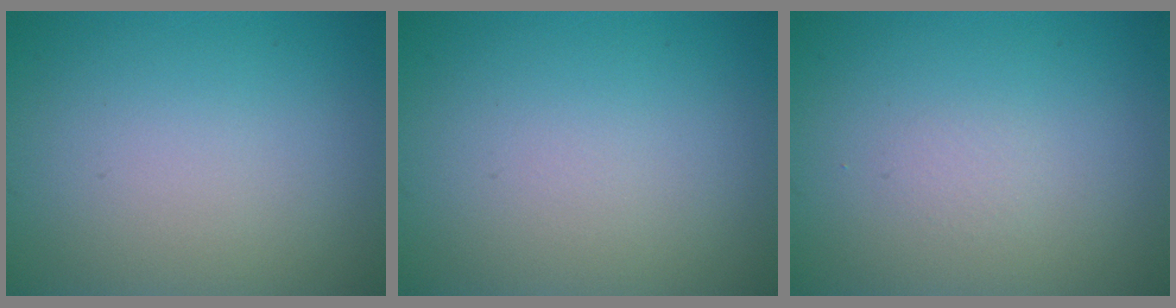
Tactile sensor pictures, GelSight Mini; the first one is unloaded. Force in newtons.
{"total": 0.0}
{"total": 0.5, "press": 0.5, "slide": 0.1}